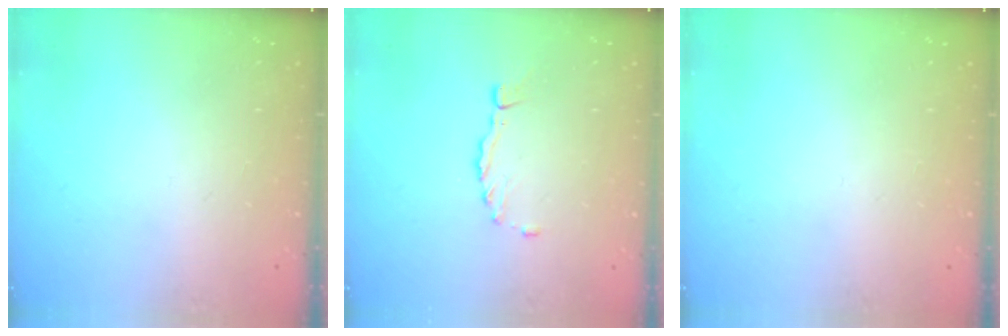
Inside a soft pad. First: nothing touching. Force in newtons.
{"total": 1.6, "press": 1.6, "slide": 0.2}
{"total": 1.5, "press": 1.5, "slide": 0.1}